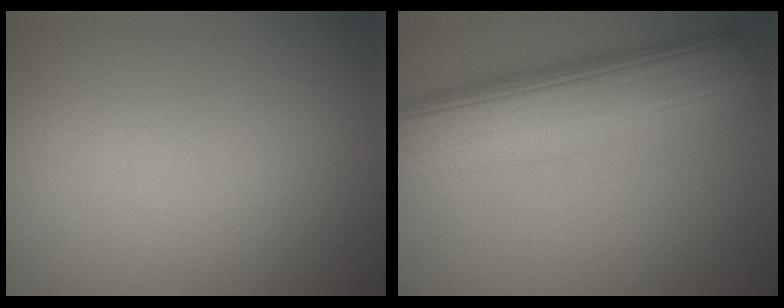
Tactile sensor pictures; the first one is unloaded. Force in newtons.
{"total": 9.8, "press": 9.8, "slide": 0.3}